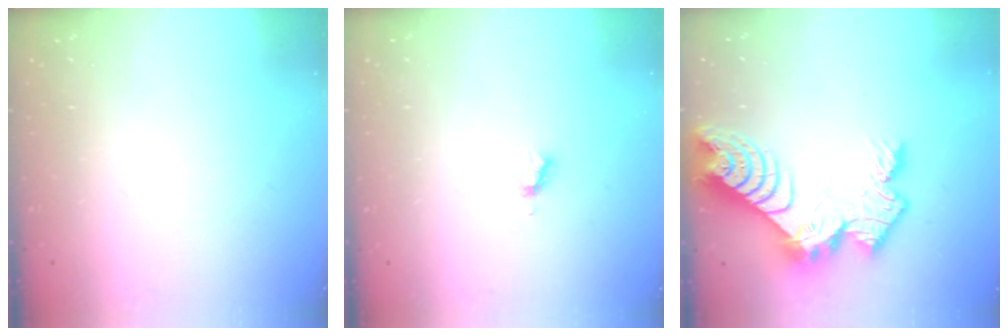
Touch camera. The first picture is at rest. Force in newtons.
{"total": 2.2, "press": 2.2, "slide": 0.3}
{"total": 13.2, "press": 13.2, "slide": 1.0}